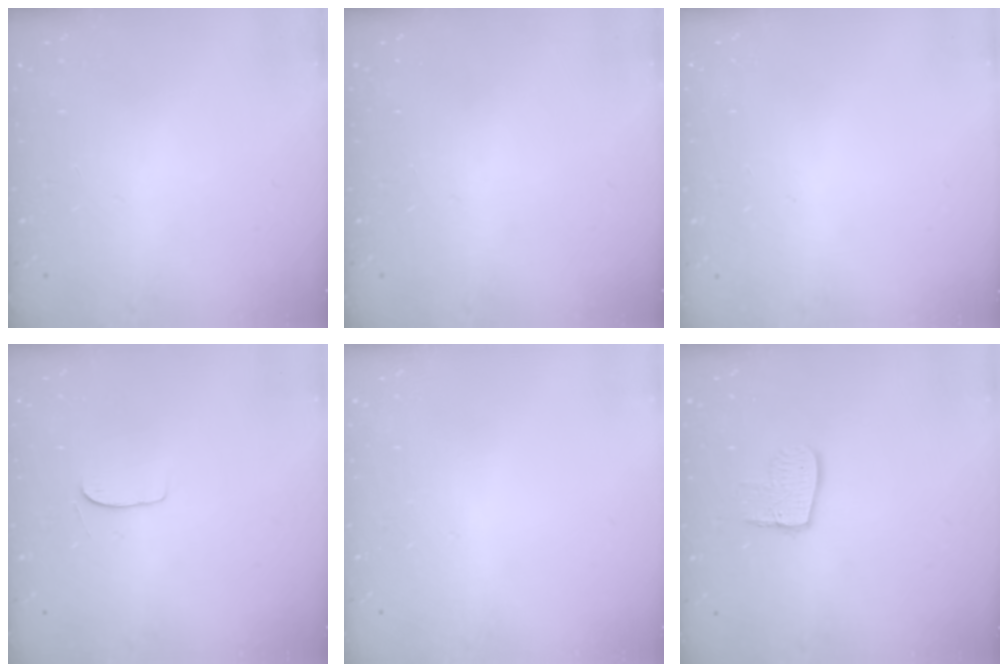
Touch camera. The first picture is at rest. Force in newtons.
{"total": 0.0}
{"total": 0.0}
{"total": 5.1, "press": 5.1, "slide": 0.4}
{"total": 0.0}
{"total": 8.7, "press": 8.6, "slide": 0.7}